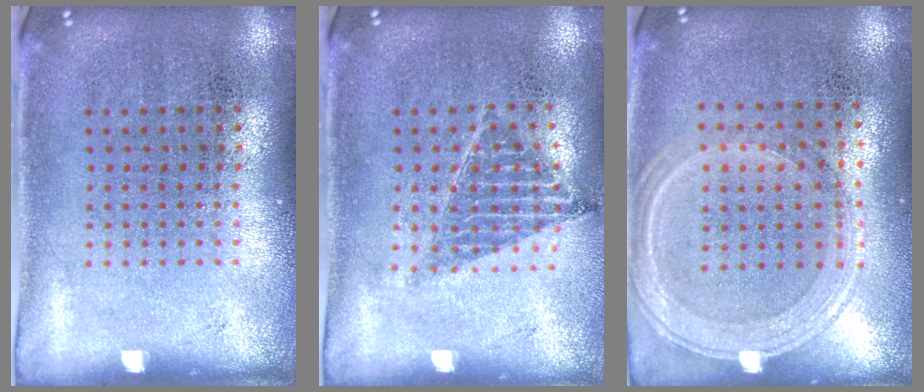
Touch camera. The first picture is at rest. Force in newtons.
{"total": 0.9, "press": 0.9, "slide": 0.2}
{"total": 1.2, "press": 1.2, "slide": 0.3}